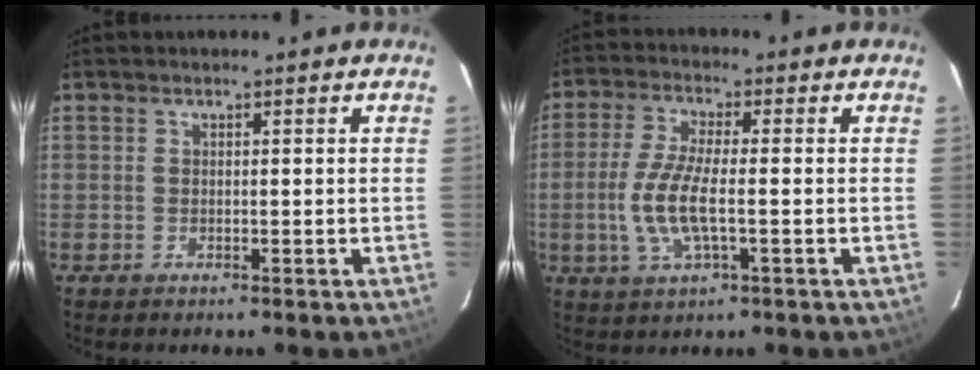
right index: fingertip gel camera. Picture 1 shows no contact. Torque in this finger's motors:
{"motor_torque": [0.32, -0.04, 0.54, 0.14]}